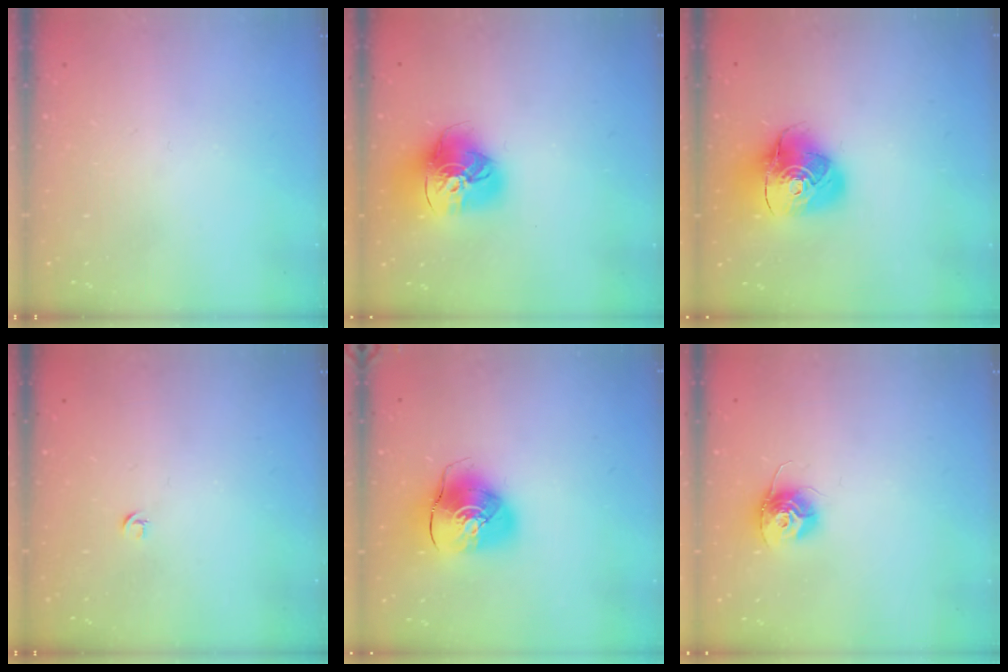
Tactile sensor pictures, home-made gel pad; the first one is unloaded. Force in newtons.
{"total": 17.7, "press": 17.6, "slide": 1.8}
{"total": 13.7, "press": 13.6, "slide": 1.6}
{"total": 2.7, "press": 2.6, "slide": 0.6}
{"total": 10.8, "press": 10.7, "slide": 1.5}
{"total": 11.2, "press": 11.2, "slide": 0.7}